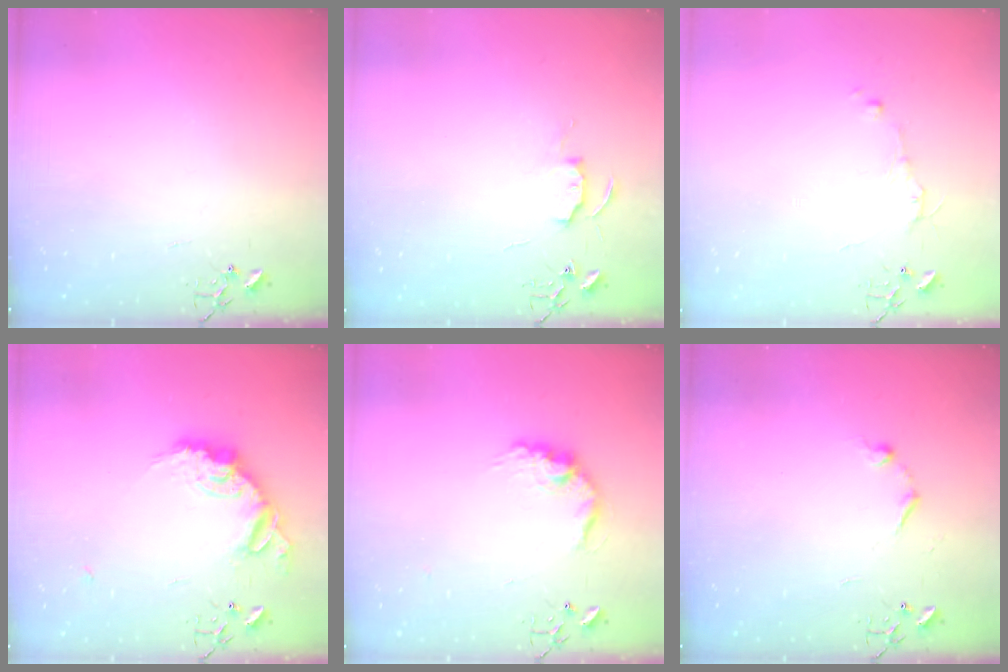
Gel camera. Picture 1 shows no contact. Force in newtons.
{"total": 5.7, "press": 5.7, "slide": 0.6}
{"total": 5.0, "press": 5.0, "slide": 0.6}
{"total": 16.1, "press": 16.1, "slide": 1.0}
{"total": 11.9, "press": 11.9, "slide": 0.7}
{"total": 7.1, "press": 7.1, "slide": 0.8}